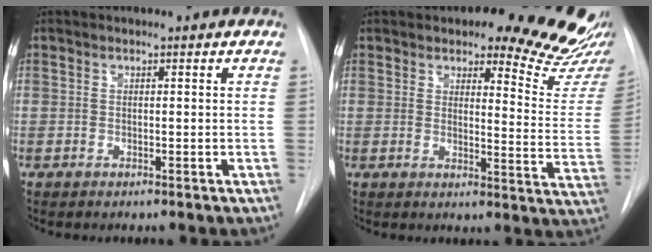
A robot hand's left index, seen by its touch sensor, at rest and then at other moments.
{"total": 16.3, "force": [14.5, 3.0, 6.9], "torque": [-0.065, -0.089, 0.153]}